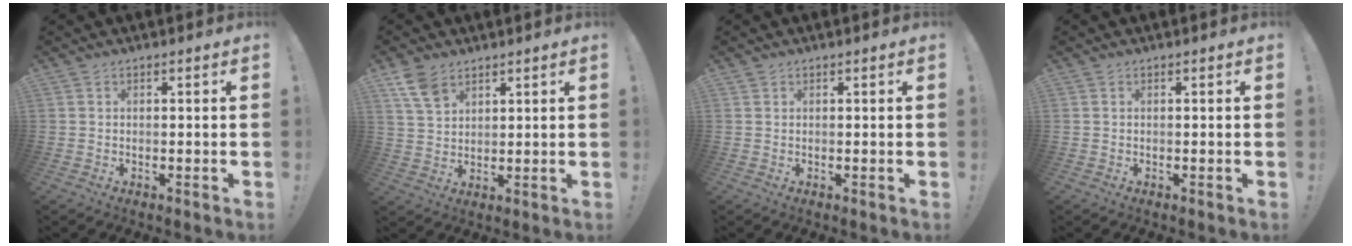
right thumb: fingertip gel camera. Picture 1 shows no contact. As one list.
[{"total": 7.5, "force": [5.0, 4.2, 3.7], "torque": [-0.070, -0.020, 0.099]}, {"total": 0.6, "force": [0.4, 0.4, 0.0], "torque": [0.001, 0.001, 0.009]}, {"total": 0.0}]